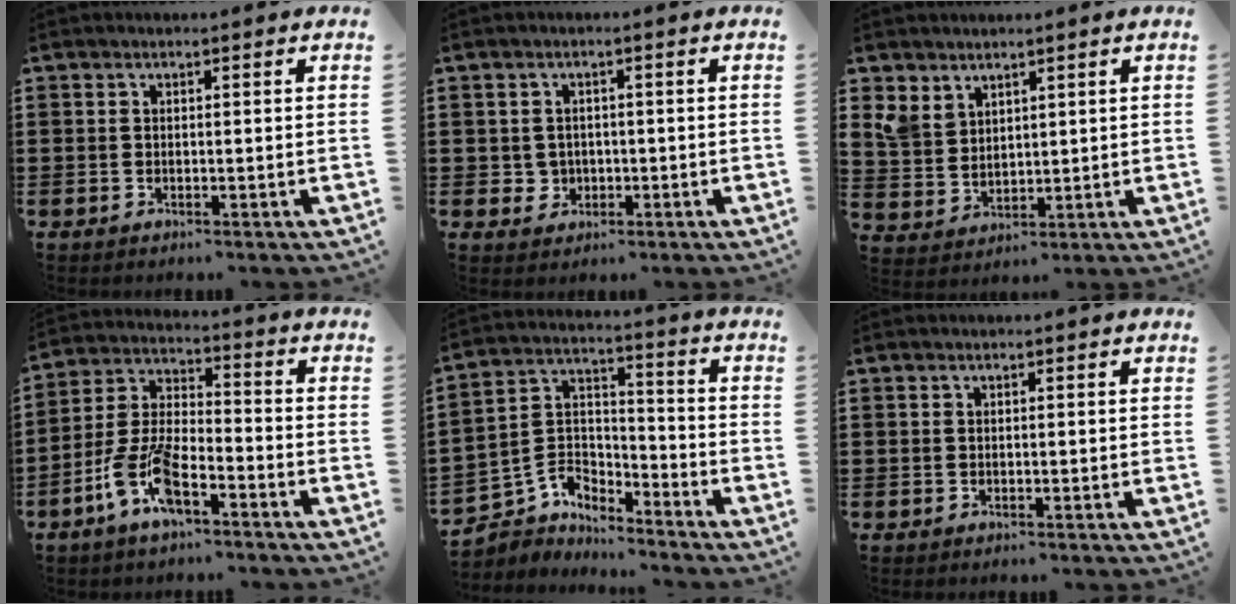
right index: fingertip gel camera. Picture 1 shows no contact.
{"total": 2.3, "force": [-0.2, 2.2, 0.5], "torque": [-0.018, 0.007, -0.008]}
{"total": 4.6, "force": [3.3, 3.1, 0.6], "torque": [-0.033, 0.006, 0.065]}
{"total": 9.0, "force": [-5.1, 3.3, 6.7], "torque": [-0.161, -0.003, -0.101]}
{"total": 4.7, "force": [-3.8, 2.8, 0.2], "torque": [-0.035, -0.005, -0.082]}
{"total": 0.0}